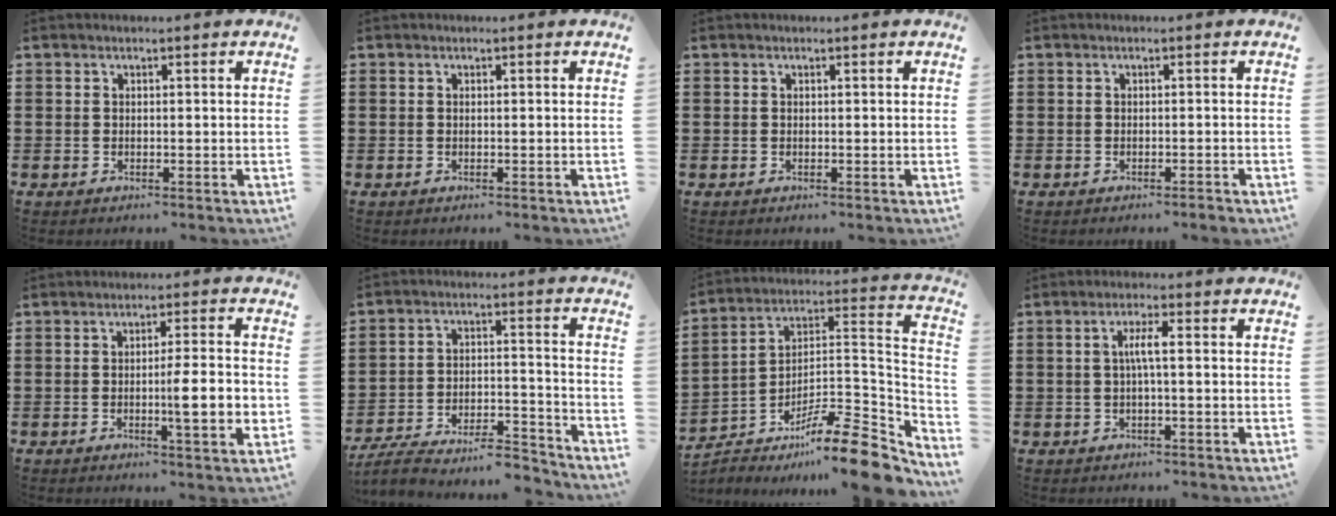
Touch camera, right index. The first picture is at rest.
{"total": 0.0}
{"total": 0.0}
{"total": 0.8, "force": [-0.7, -0.1, 0.4], "torque": [-0.008, -0.003, -0.013]}
{"total": 7.3, "force": [-1.3, 0.8, 7.1], "torque": [-0.101, -0.011, -0.025]}
{"total": 6.9, "force": [-6.3, 1.2, 2.7], "torque": [-0.048, 0.006, -0.122]}
{"total": 13.0, "force": [-10.0, 2.1, 8.1], "torque": [-0.117, 0.026, -0.181]}
{"total": 3.3, "force": [-0.1, 0.3, 3.3], "torque": [-0.063, 0.001, -0.006]}